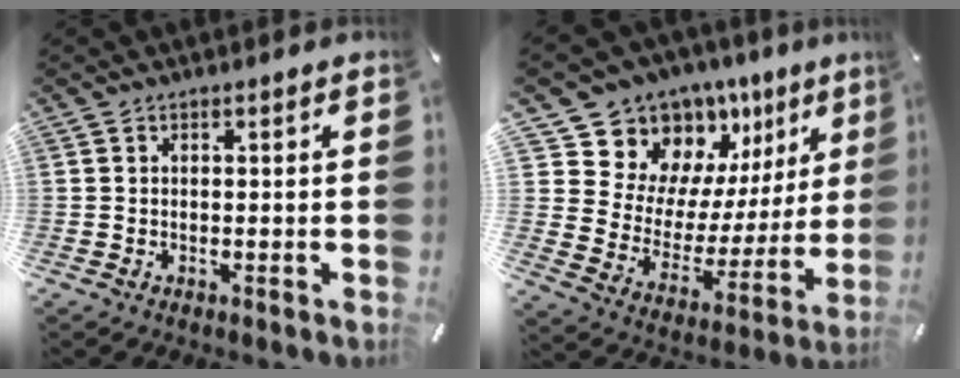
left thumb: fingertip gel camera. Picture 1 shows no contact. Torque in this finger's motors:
{"motor_torque": [1.87, 0.51, 1.38, -1.38, 0.05]}